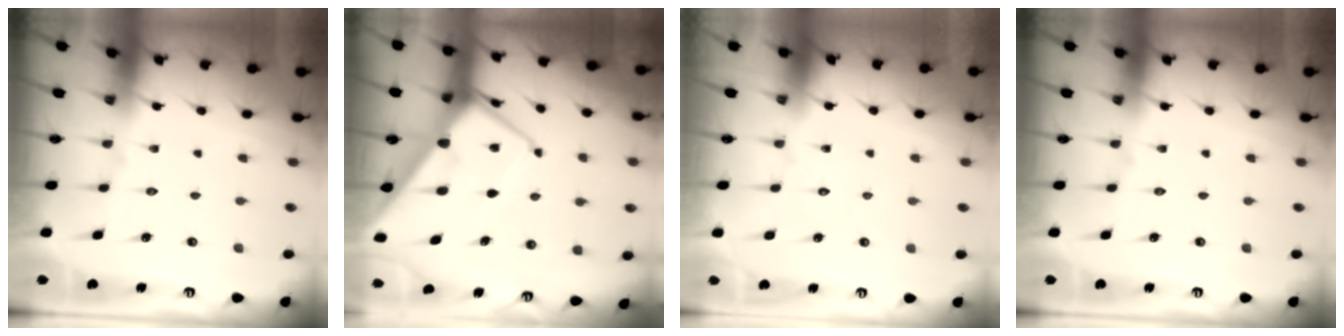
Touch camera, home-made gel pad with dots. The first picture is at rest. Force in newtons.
{"total": 10.4, "press": 10.3, "slide": 1.0}
{"total": 1.7, "press": 1.7, "slide": 0.1}
{"total": 0.0}